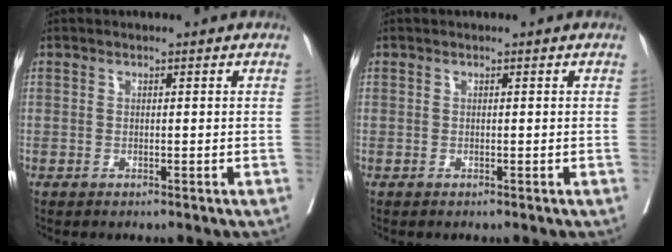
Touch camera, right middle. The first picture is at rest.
{"total": 0.0}